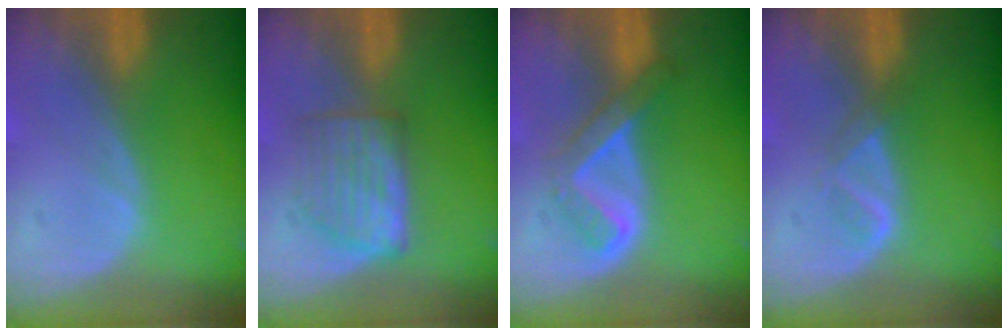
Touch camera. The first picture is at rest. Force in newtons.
{"total": 5.6, "press": 5.3, "slide": 1.9}
{"total": 5.4, "press": 4.7, "slide": 2.7}
{"total": 1.9, "press": 1.8, "slide": 0.7}